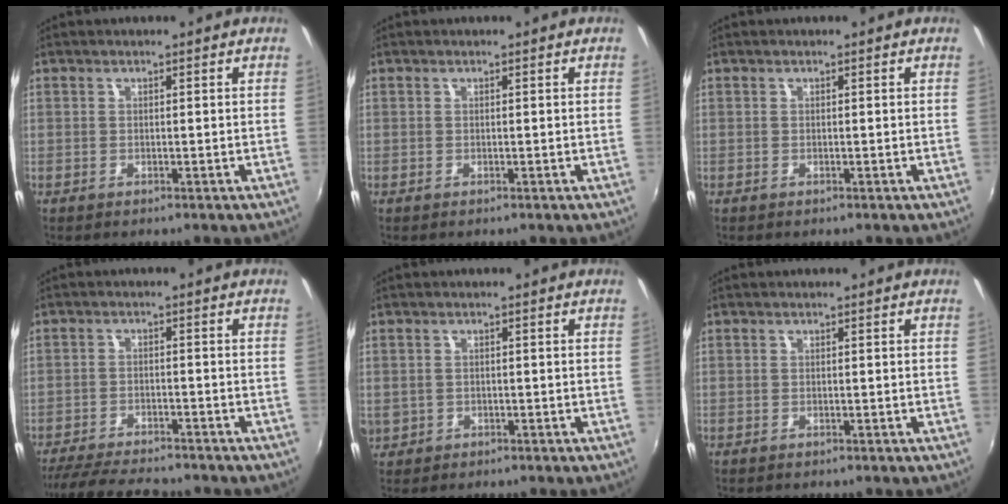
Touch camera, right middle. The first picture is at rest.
{"total": 0.0}
{"total": 0.0}
{"total": 11.4, "force": [-10.1, 2.2, 4.6], "torque": [-0.114, -0.017, -0.164]}
{"total": 3.6, "force": [-0.6, 3.4, 1.3], "torque": [-0.030, -0.003, -0.003]}
{"total": 0.0}